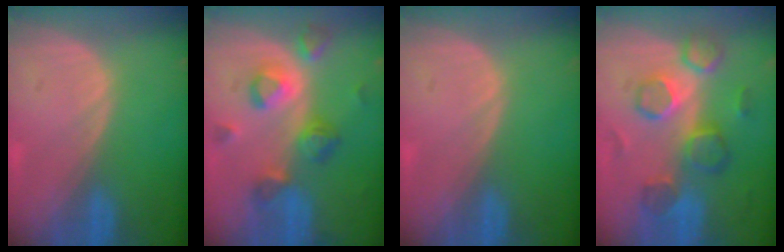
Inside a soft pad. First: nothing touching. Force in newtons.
{"total": 8.0, "press": 7.7, "slide": 2.2}
{"total": 0.0}
{"total": 8.7, "press": 8.5, "slide": 2.1}